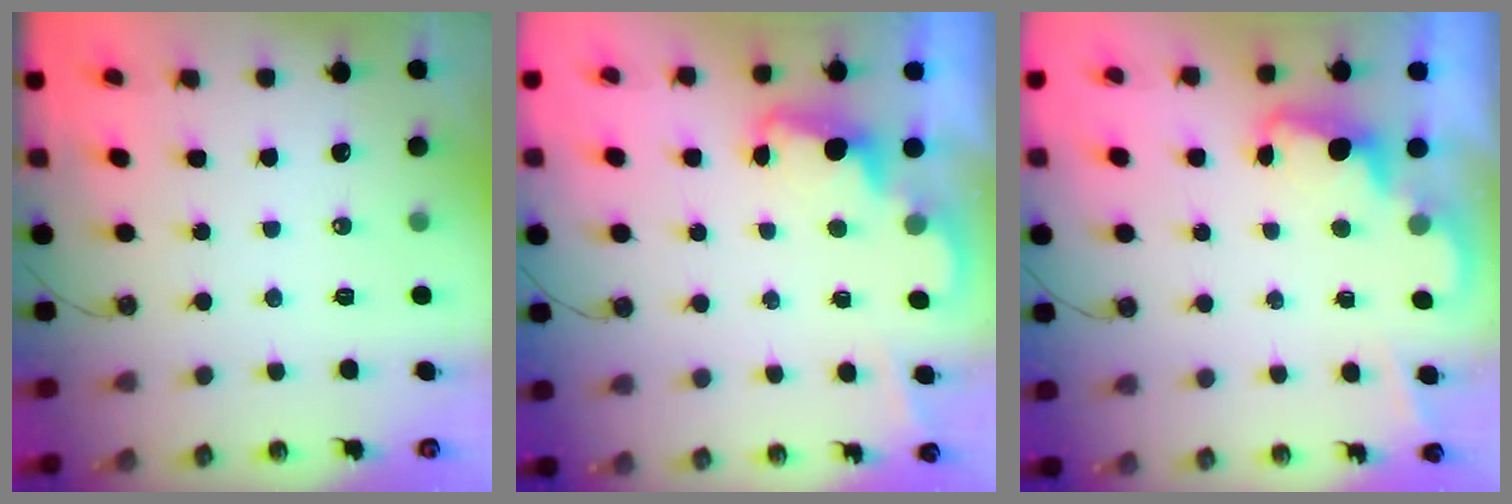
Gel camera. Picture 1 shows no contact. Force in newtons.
{"total": 2.4, "press": 2.3, "slide": 0.5}
{"total": 2.4, "press": 2.4, "slide": 0.5}